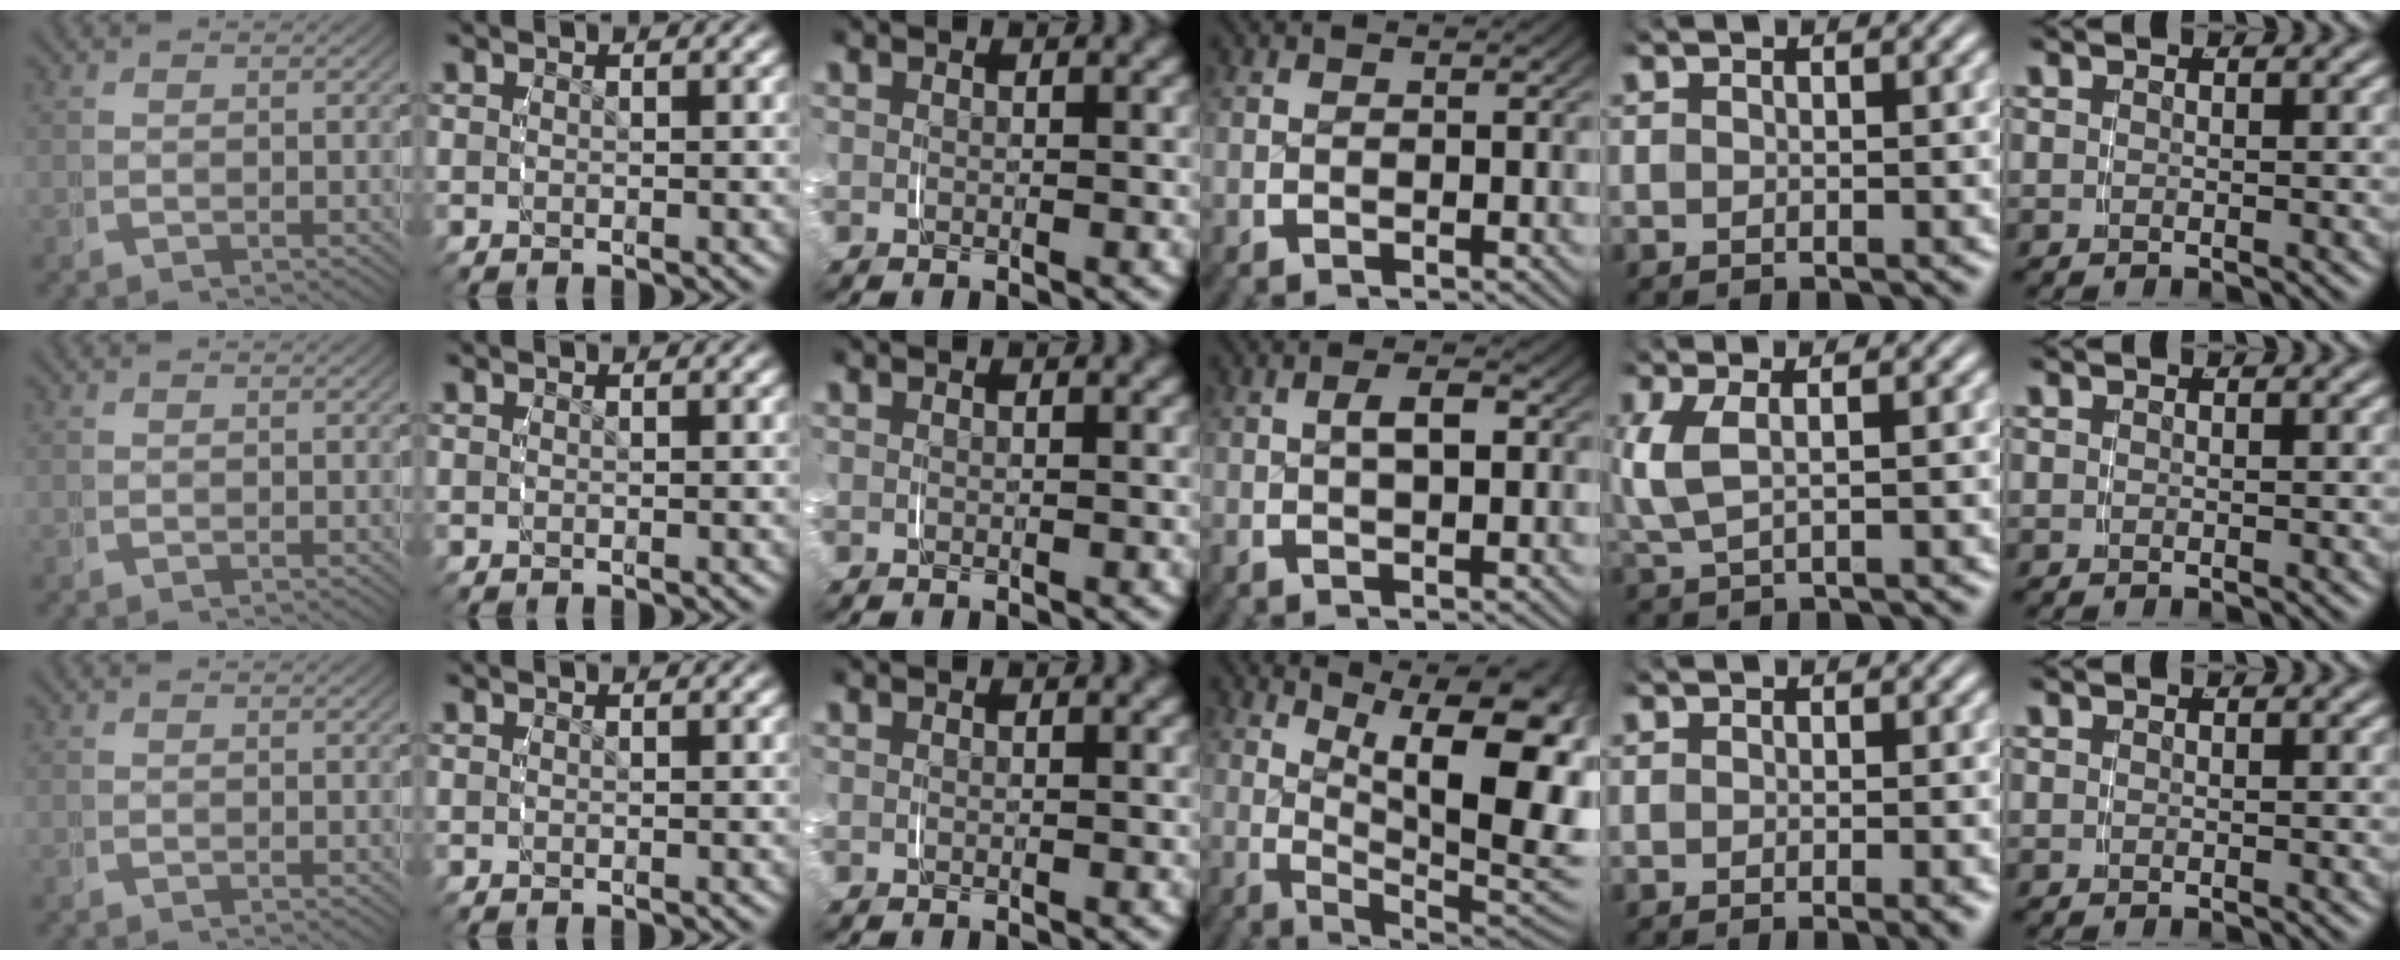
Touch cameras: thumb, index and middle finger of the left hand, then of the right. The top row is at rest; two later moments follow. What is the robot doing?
{"motion": "grasp_and_lifting", "object": "phone"}